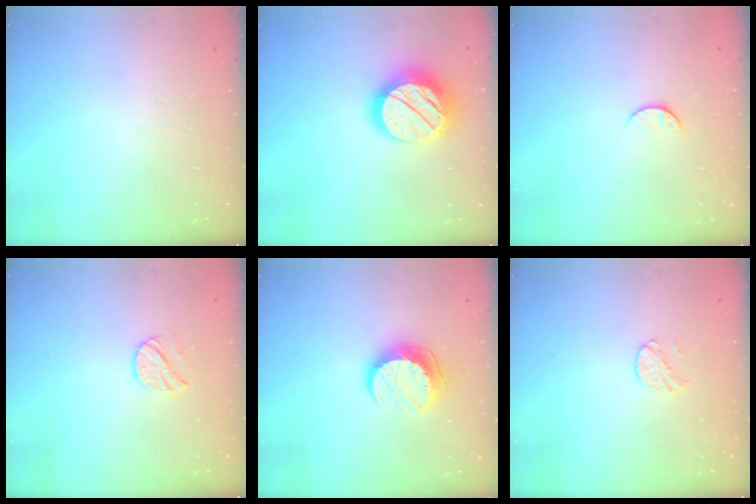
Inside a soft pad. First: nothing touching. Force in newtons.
{"total": 16.8, "press": 16.8, "slide": 1.3}
{"total": 5.0, "press": 5.0, "slide": 0.5}
{"total": 7.6, "press": 7.6, "slide": 0.4}
{"total": 10.7, "press": 10.7, "slide": 0.3}
{"total": 5.8, "press": 5.8, "slide": 0.6}